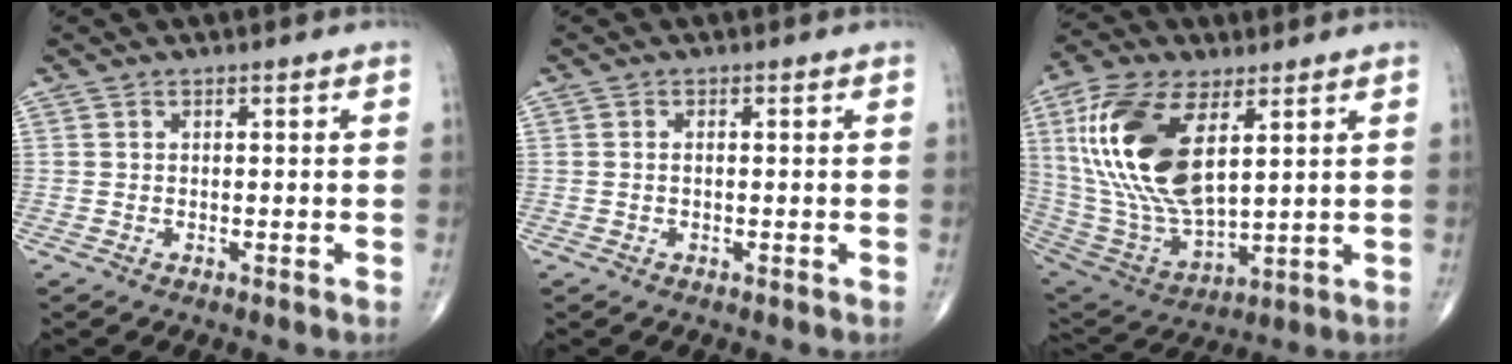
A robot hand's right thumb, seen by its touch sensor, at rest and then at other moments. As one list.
[{"total": 0.6, "force": [-0.1, 0.2, 0.5], "torque": [-0.011, 0.000, -0.003]}, {"total": 22.1, "force": [6.6, 10.5, 18.2], "torque": [-0.375, -0.028, 0.130]}]